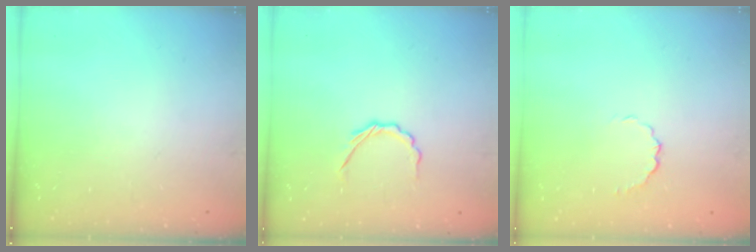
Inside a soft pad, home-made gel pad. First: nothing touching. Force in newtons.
{"total": 4.0, "press": 3.8, "slide": 1.3}
{"total": 3.5, "press": 3.3, "slide": 1.3}